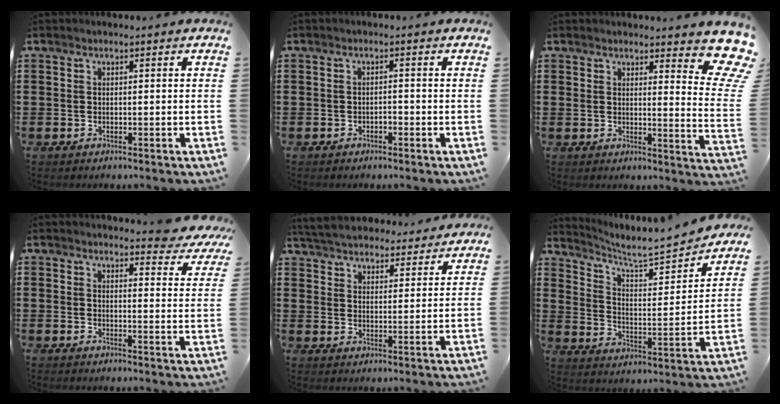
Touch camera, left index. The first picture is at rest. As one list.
[{"total": 1.0, "force": [-0.8, 0.4, 0.4], "torque": [-0.014, -0.001, -0.016]}, {"total": 6.6, "force": [5.1, 1.4, 3.9], "torque": [-0.047, -0.032, 0.084]}, {"total": 4.5, "force": [4.2, 0.2, 1.5], "torque": [-0.028, -0.022, 0.074]}, {"total": 4.9, "force": [4.8, 0.6, 0.2], "torque": [-0.030, -0.030, 0.083]}, {"total": 5.3, "force": [5.1, 0.2, 1.6], "torque": [-0.059, -0.044, 0.078]}]